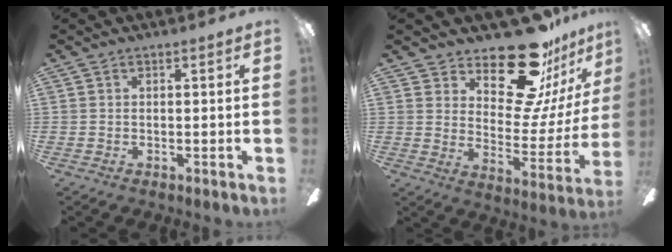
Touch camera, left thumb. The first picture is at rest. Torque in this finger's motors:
{"motor_torque": [1.37, 0.78, 0.91, -0.78, 0.01]}